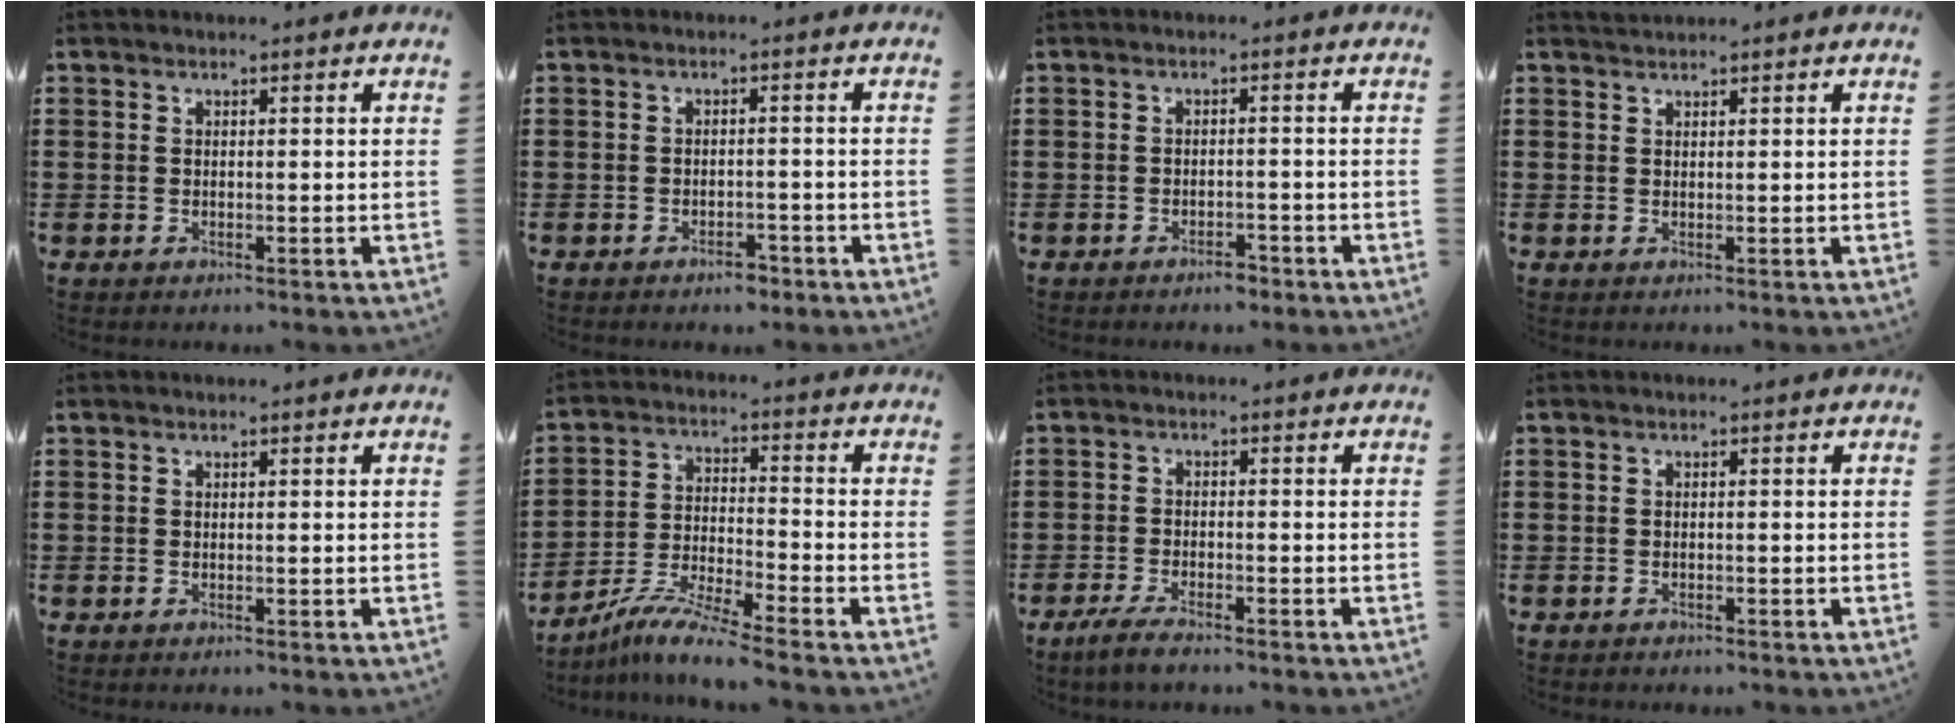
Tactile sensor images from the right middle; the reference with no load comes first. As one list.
[{"total": 2.1, "force": [-1.8, 0.7, 0.7], "torque": [-0.017, 0.000, -0.036]}, {"total": 1.8, "force": [-1.6, 0.5, 0.6], "torque": [-0.016, -0.001, -0.033]}, {"total": 1.1, "force": [1.0, 0.0, 0.2], "torque": [-0.005, -0.001, 0.020]}, {"total": 0.0}, {"total": 7.3, "force": [-6.5, -0.3, 3.4], "torque": [-0.070, -0.008, -0.128]}, {"total": 2.9, "force": [-2.4, 0.3, 1.6], "torque": [-0.041, -0.002, -0.050]}, {"total": 0.7, "force": [-0.7, 0.2, 0.1], "torque": [-0.003, 0.001, -0.015]}]